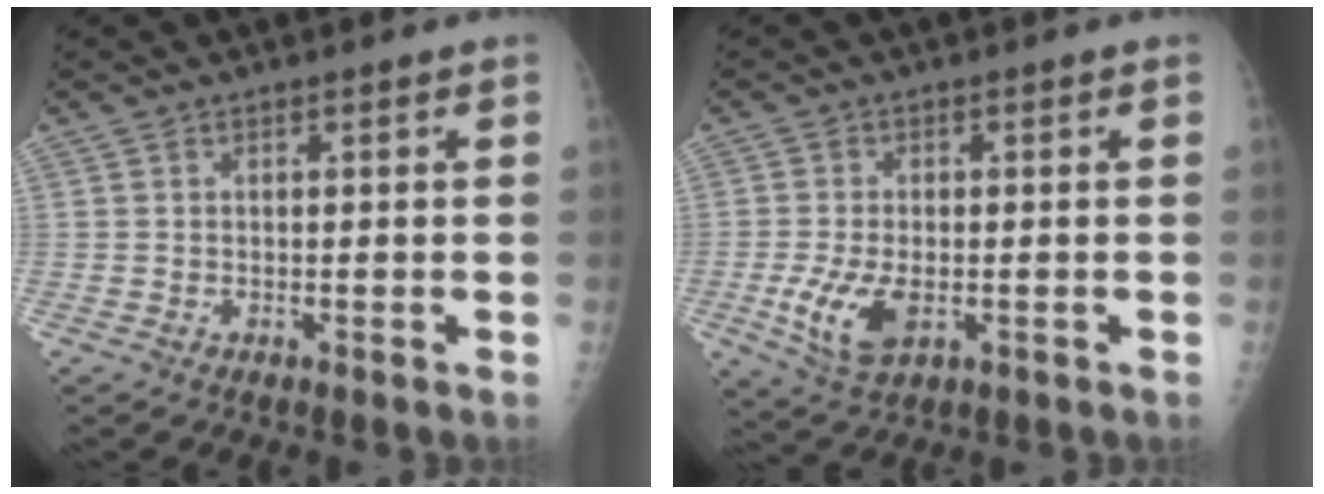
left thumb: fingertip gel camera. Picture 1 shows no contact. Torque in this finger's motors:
{"motor_torque": [-0.25, 0.43, 0.30, 0.04, 0.10]}